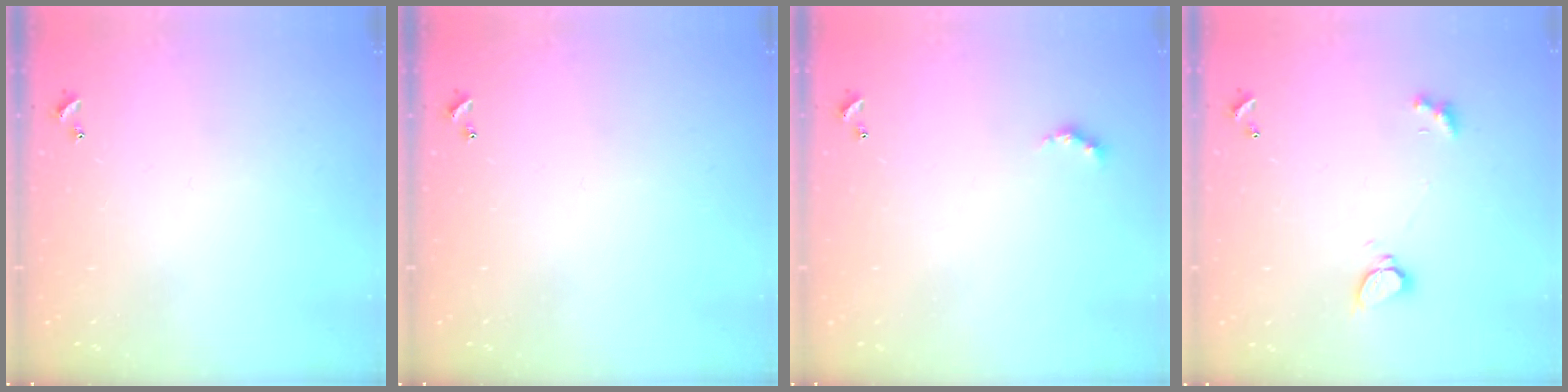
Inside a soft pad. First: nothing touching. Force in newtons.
{"total": 0.0}
{"total": 3.3, "press": 3.2, "slide": 0.7}
{"total": 2.2, "press": 2.2, "slide": 0.3}